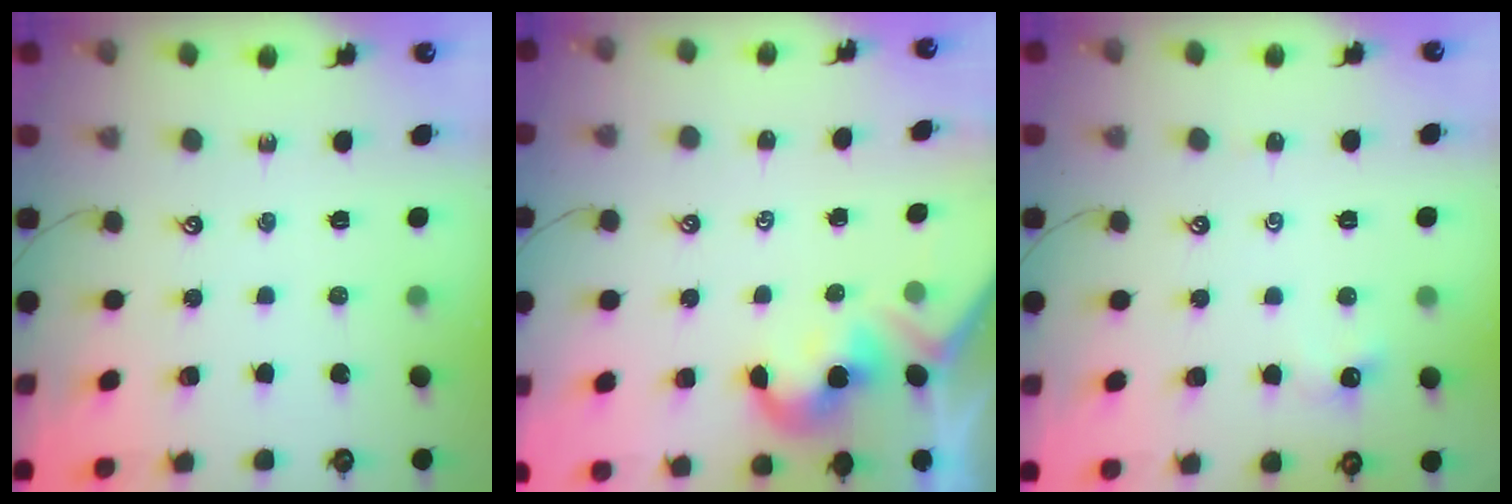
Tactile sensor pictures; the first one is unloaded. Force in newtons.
{"total": 2.1, "press": 2.0, "slide": 0.5}
{"total": 0.6, "press": 0.5, "slide": 0.4}